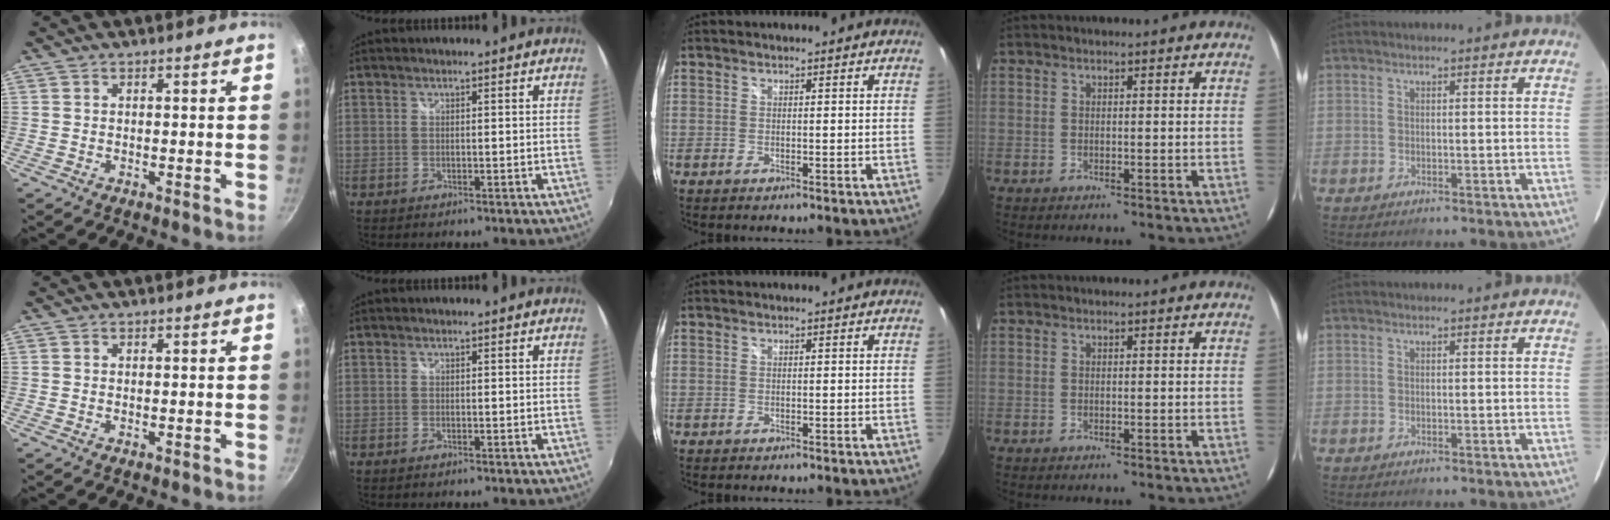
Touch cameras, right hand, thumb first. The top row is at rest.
{}